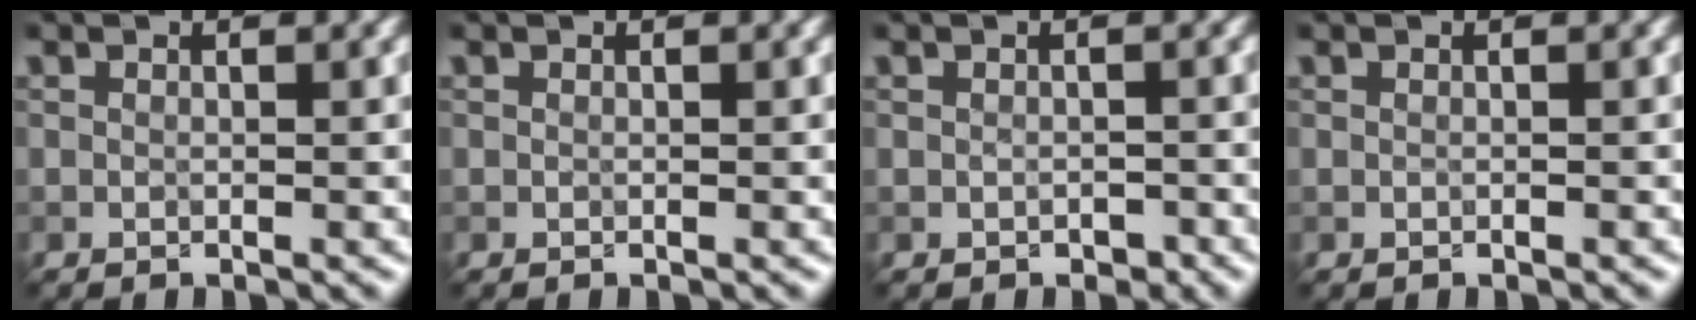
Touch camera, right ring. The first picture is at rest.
{"total": 0.0}
{"total": 1.0, "force": [-0.4, 0.8, 0.5], "torque": [-0.004, -0.003, -0.004]}
{"total": 0.0}